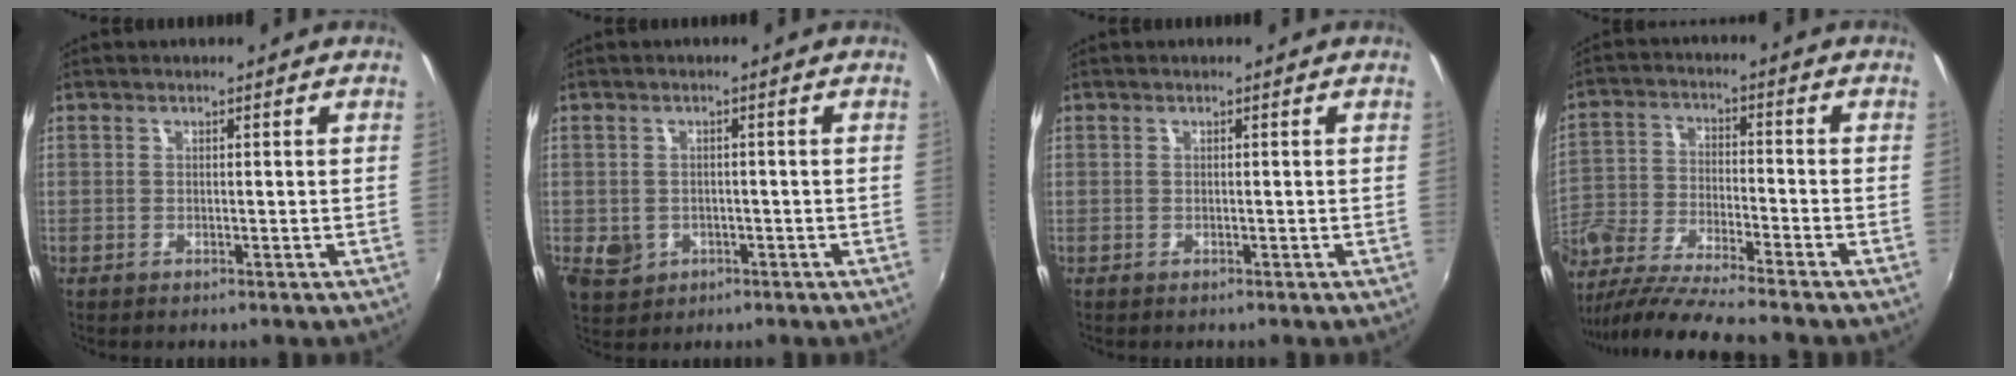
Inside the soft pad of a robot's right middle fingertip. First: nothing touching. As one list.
[{"total": 4.6, "force": [-1.3, 4.0, 1.8], "torque": [-0.041, -0.002, -0.013]}, {"total": 0.0}, {"total": 13.9, "force": [-11.3, 1.7, 7.9], "torque": [-0.167, -0.035, -0.218]}]